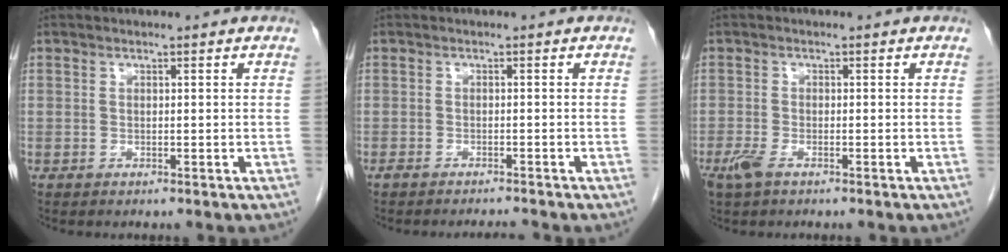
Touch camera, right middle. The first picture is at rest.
{"total": 2.2, "force": [-2.1, -0.2, 0.5], "torque": [-0.012, -0.004, -0.033]}
{"total": 2.6, "force": [-1.7, 0.9, 1.9], "torque": [-0.047, -0.005, -0.032]}